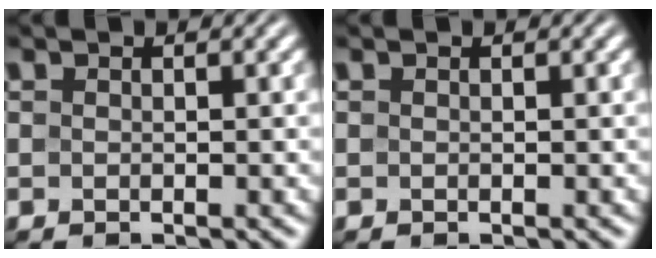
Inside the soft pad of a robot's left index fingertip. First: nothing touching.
{"total": 0.0}